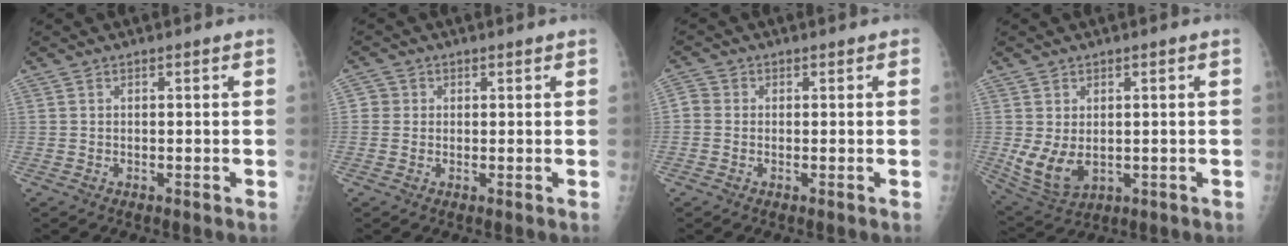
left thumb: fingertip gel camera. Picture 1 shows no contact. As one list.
[{"total": 2.1, "force": [0.4, 2.1, 0.3], "torque": [0.010, 0.002, 0.002]}, {"total": 2.6, "force": [0.0, 2.4, 1.1], "torque": [-0.007, 0.003, -0.012]}, {"total": 7.6, "force": [-0.3, 5.0, 5.7], "torque": [-0.109, -0.009, 0.011]}]